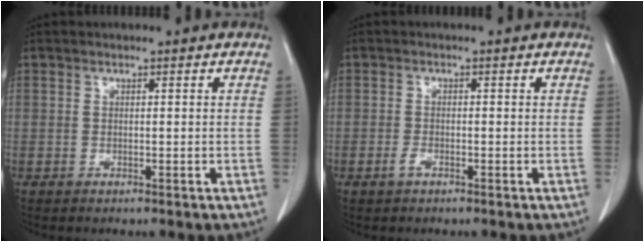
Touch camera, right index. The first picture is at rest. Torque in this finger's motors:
{"motor_torque": [0.04, 0.04, 0.00, 0.03]}